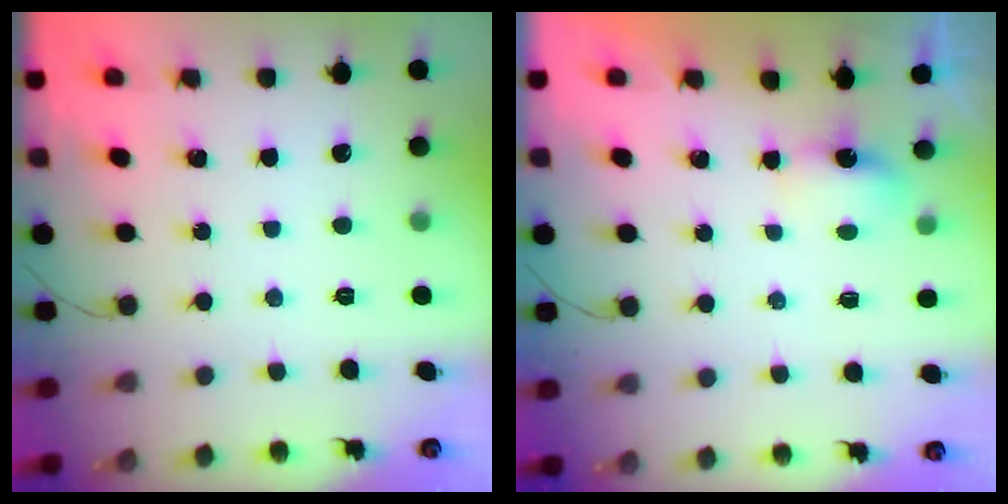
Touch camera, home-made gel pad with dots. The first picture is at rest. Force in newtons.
{"total": 3.9, "press": 3.8, "slide": 1.0}